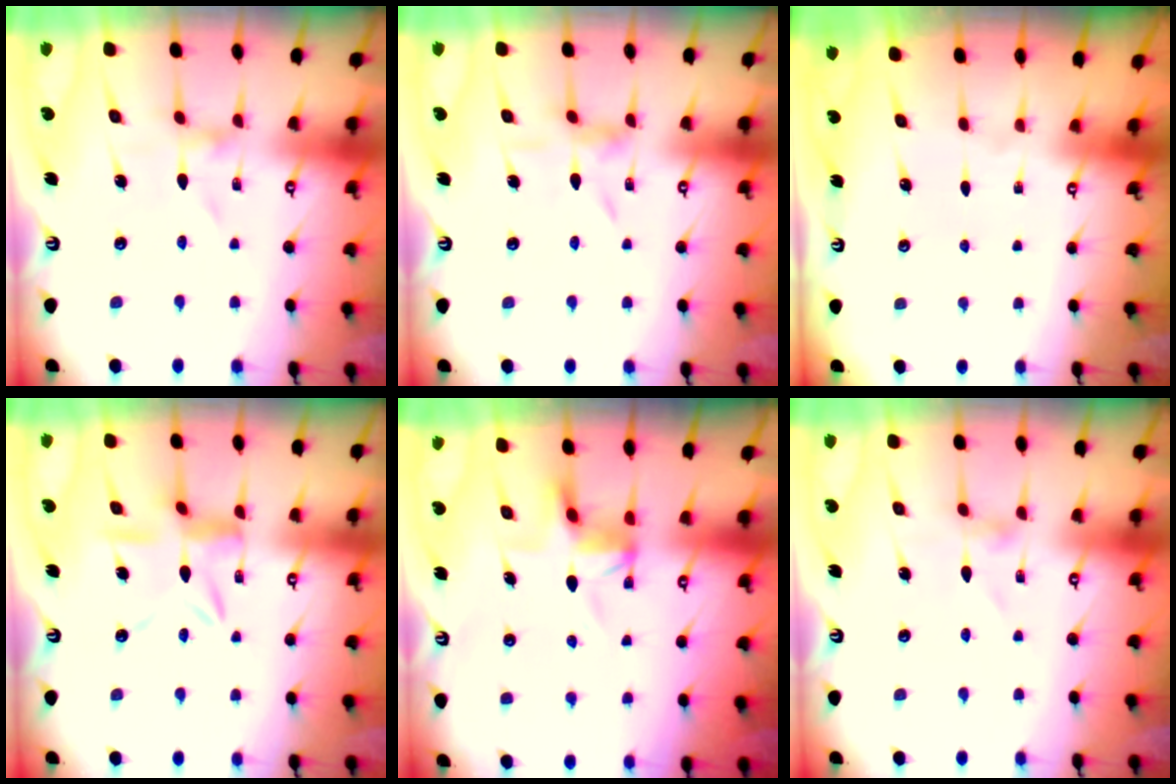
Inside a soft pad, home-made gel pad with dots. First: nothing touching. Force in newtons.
{"total": 2.8, "press": 2.8, "slide": 0.3}
{"total": 0.0}
{"total": 11.0, "press": 10.9, "slide": 1.0}
{"total": 5.1, "press": 5.1, "slide": 0.6}
{"total": 1.1, "press": 1.0, "slide": 0.3}